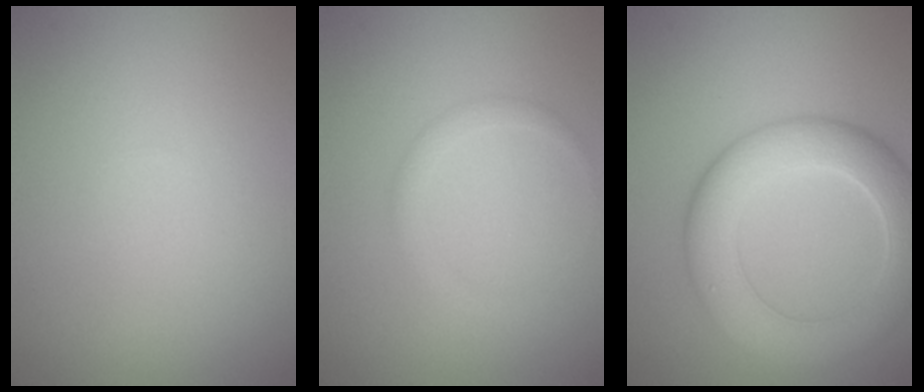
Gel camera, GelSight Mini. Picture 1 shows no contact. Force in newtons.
{"total": 1.3, "press": 1.3, "slide": 0.0}
{"total": 7.1, "press": 7.0, "slide": 0.5}